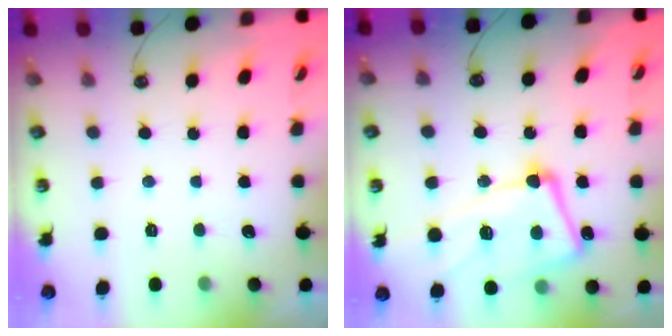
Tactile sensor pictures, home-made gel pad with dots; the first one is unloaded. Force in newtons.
{"total": 12.6, "press": 12.5, "slide": 2.0}